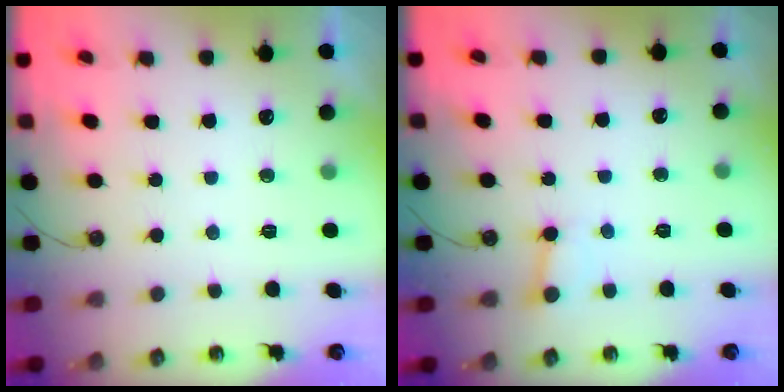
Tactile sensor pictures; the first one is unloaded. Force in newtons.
{"total": 2.7, "press": 2.7, "slide": 0.3}